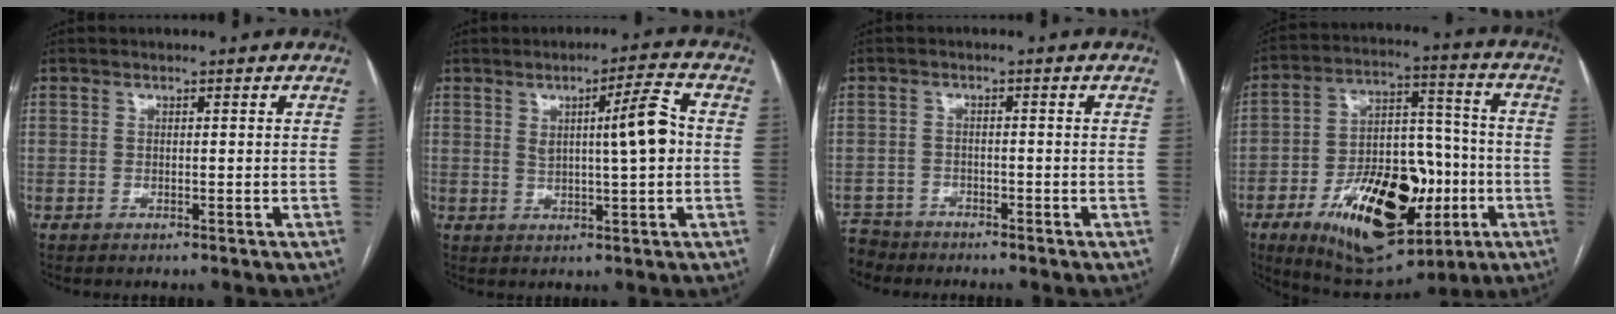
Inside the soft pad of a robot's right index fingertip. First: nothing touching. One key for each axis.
{"total": 7.2, "fx": 1.1, "fy": 0.5, "fz": 7.1, "tx": -0.109, "ty": 0.007, "tz": 0.016}
{"total": 4.6, "fx": -4.2, "fy": 1.6, "fz": -0.8, "tx": 0.018, "ty": -0.009, "tz": -0.082}
{"total": 22.5, "fx": -8.3, "fy": 10.7, "fz": 18.0, "tx": -0.312, "ty": 0.008, "tz": -0.117}